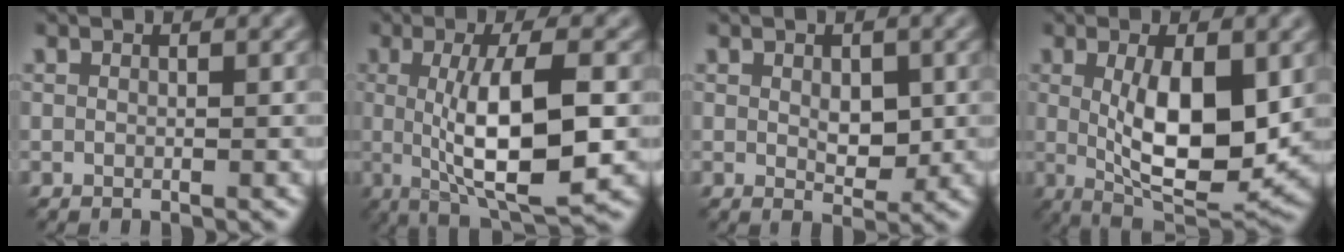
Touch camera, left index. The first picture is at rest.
{"total": 9.2, "force": [-0.2, 2.5, 8.8], "torque": [-0.134, -0.008, 0.001]}
{"total": 2.6, "force": [0.1, 1.5, 2.1], "torque": [-0.033, -0.006, 0.004]}
{"total": 9.0, "force": [0.4, 3.3, 8.4], "torque": [-0.140, -0.014, 0.016]}